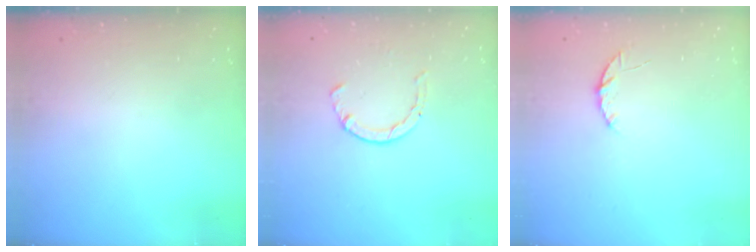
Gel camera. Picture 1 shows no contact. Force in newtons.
{"total": 2.1, "press": 2.1, "slide": 0.5}
{"total": 4.2, "press": 4.2, "slide": 0.5}